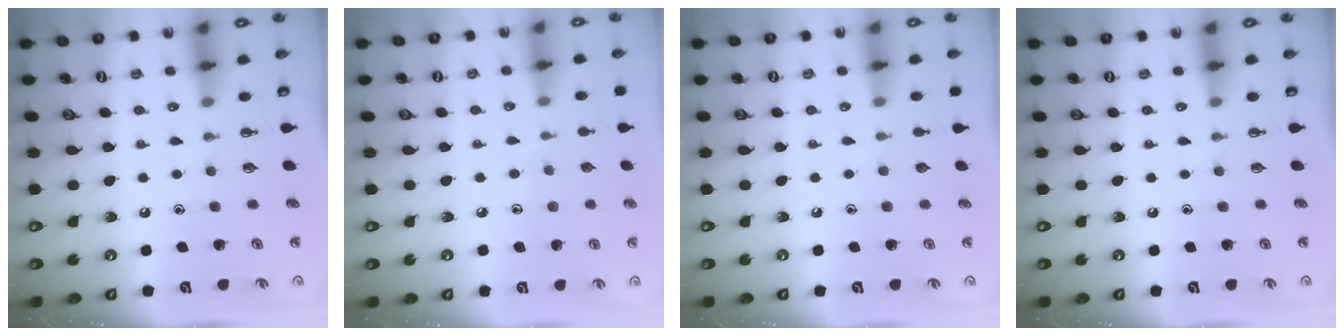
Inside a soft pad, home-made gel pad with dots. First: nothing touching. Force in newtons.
{"total": 4.3, "press": 4.3, "slide": 0.4}
{"total": 0.0}
{"total": 0.0}